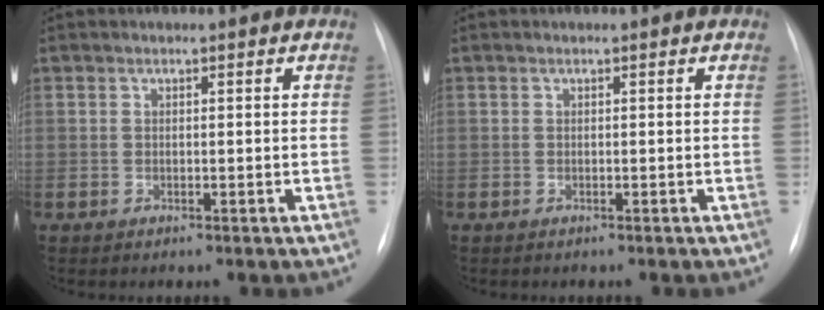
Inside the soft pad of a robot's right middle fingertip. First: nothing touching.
{"total": 0.0}